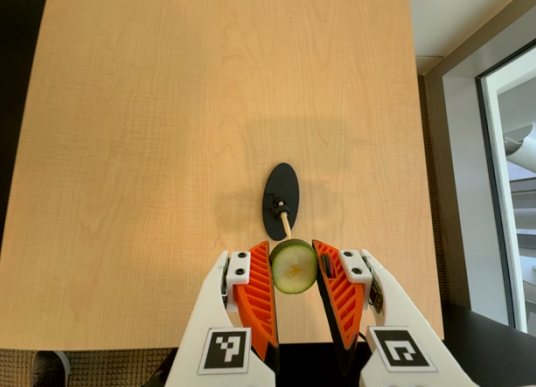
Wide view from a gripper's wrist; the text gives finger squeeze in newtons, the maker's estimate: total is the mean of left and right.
{"total": 7.7, "left": 7.6, "right": 7.9}